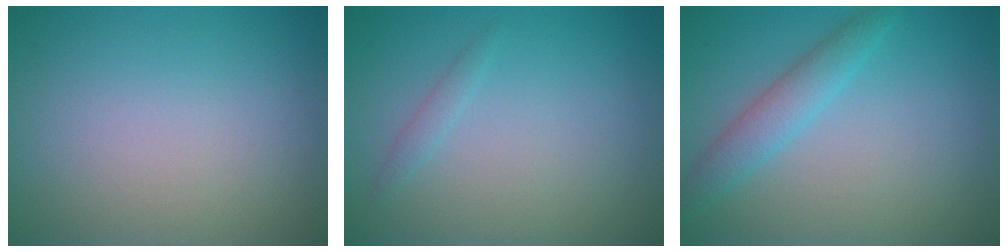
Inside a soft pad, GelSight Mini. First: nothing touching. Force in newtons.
{"total": 0.8, "press": 0.8, "slide": 0.0}
{"total": 2.6, "press": 2.6, "slide": 0.0}